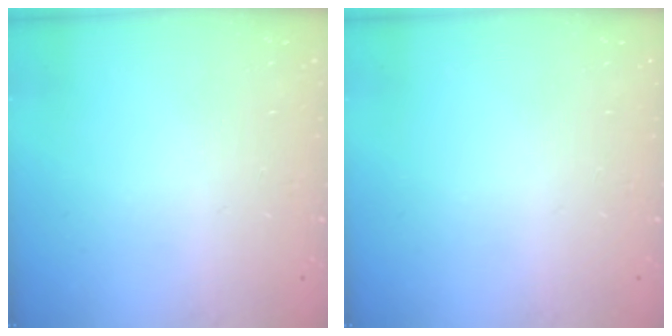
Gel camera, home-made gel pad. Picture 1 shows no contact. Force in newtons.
{"total": 0.0}